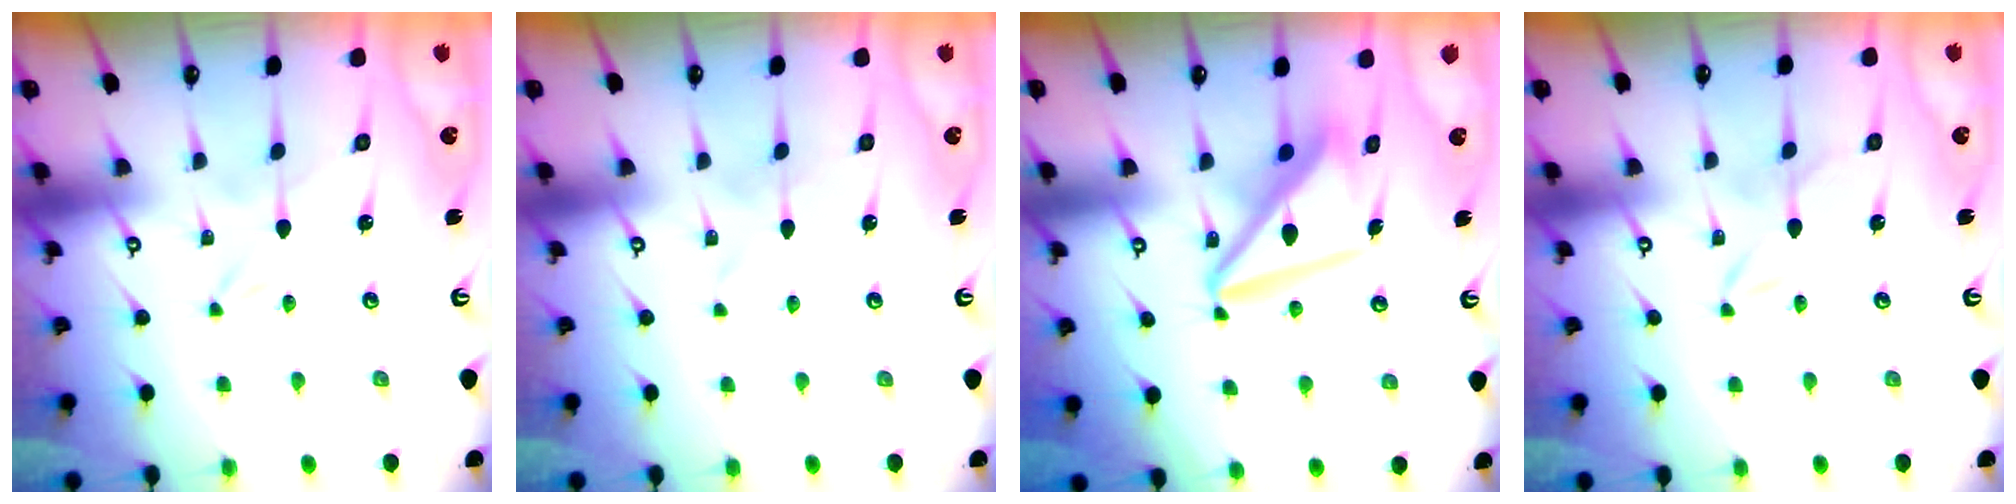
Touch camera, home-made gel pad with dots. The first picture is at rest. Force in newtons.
{"total": 2.9, "press": 2.9, "slide": 0.4}
{"total": 12.5, "press": 12.4, "slide": 1.3}
{"total": 1.9, "press": 1.9, "slide": 0.3}